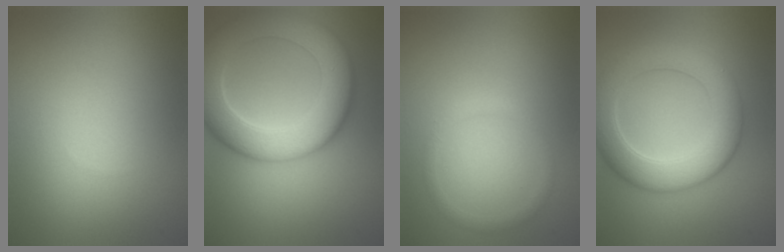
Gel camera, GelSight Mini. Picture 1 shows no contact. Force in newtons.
{"total": 9.9, "press": 9.8, "slide": 0.7}
{"total": 1.1, "press": 1.1, "slide": 0.0}
{"total": 6.8, "press": 6.8, "slide": 0.3}